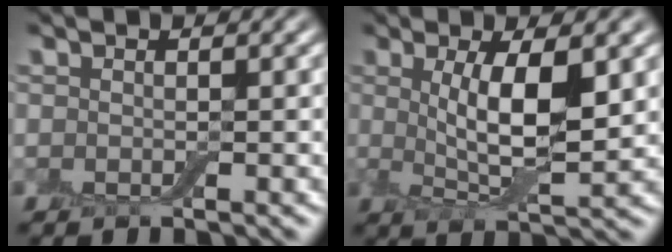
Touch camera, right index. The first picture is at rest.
{"total": 6.7, "force": [1.3, 2.1, 6.2], "torque": [-0.109, -0.005, 0.025]}